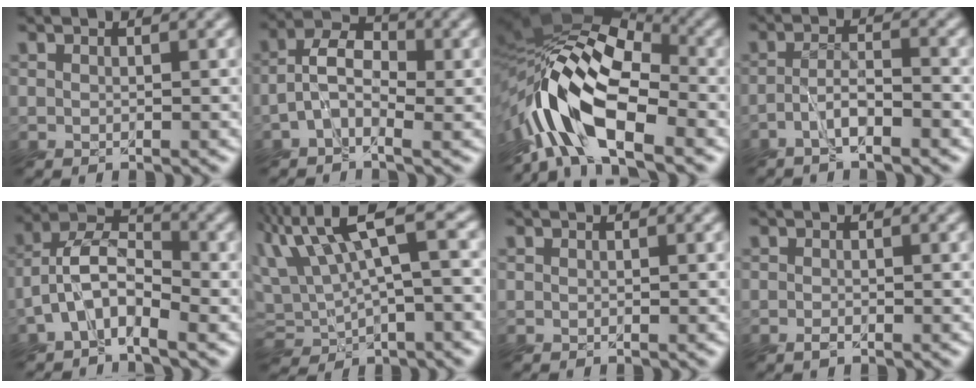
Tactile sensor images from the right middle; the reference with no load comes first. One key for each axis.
{"total": 4.8, "fx": -1.0, "fy": 2.8, "fz": 3.7, "tx": -0.070, "ty": 0.011, "tz": -0.035}
{"total": 13.2, "fx": -6.0, "fy": 5.8, "fz": 10.3, "tx": -0.194, "ty": 0.009, "tz": -0.119}
{"total": 3.2, "fx": -2.3, "fy": 0.4, "fz": 2.1, "tx": -0.041, "ty": 0.002, "tz": -0.050}
{"total": 5.7, "fx": -2.6, "fy": 2.8, "fz": 4.3, "tx": -0.085, "ty": 0.013, "tz": -0.061}
{"total": 6.9, "fx": 1.2, "fy": 2.2, "fz": 6.4, "tx": -0.113, "ty": 0.013, "tz": 0.014}
{"total": 0.0}
{"total": 0.6, "fx": -0.5, "fy": 0.3, "fz": 0.2, "tx": 0.000, "ty": 0.000, "tz": -0.010}